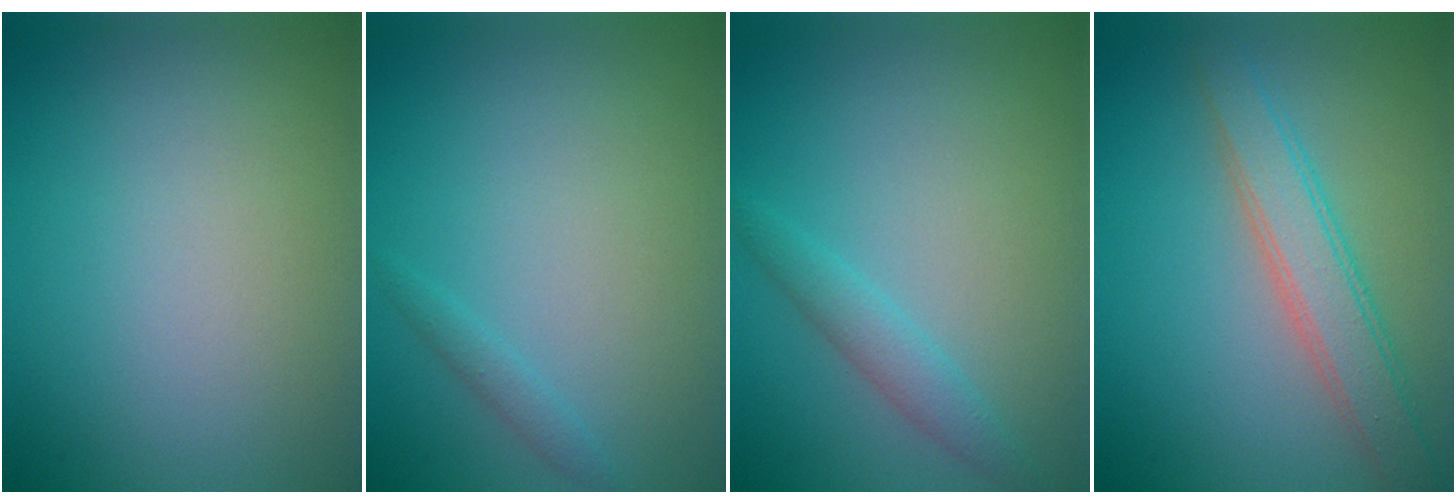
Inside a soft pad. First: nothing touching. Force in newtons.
{"total": 0.9, "press": 0.9, "slide": 0.0}
{"total": 1.9, "press": 1.9, "slide": 0.1}
{"total": 3.8, "press": 3.8, "slide": 0.1}